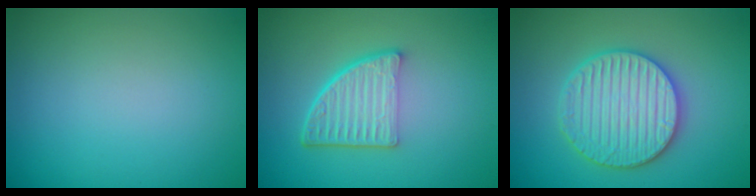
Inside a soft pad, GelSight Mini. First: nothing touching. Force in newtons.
{"total": 5.2, "press": 3.5, "slide": 3.8}
{"total": 5.8, "press": 5.7, "slide": 1.2}